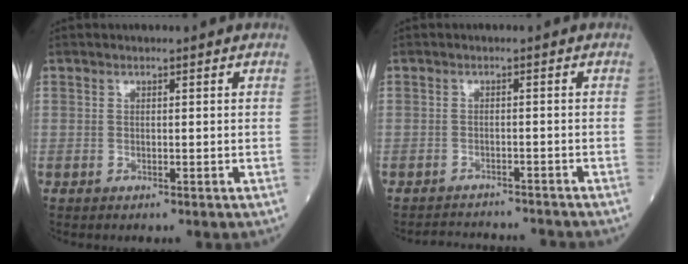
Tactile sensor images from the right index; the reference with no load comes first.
{"total": 6.6, "force": [-6.5, 0.4, 0.6], "torque": [-0.005, 0.000, -0.089]}